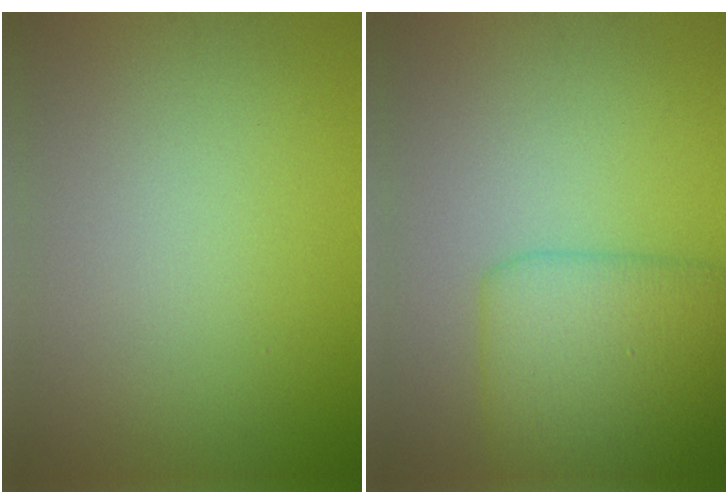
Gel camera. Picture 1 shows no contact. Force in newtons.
{"total": 5.7, "press": 5.7, "slide": 0.2}